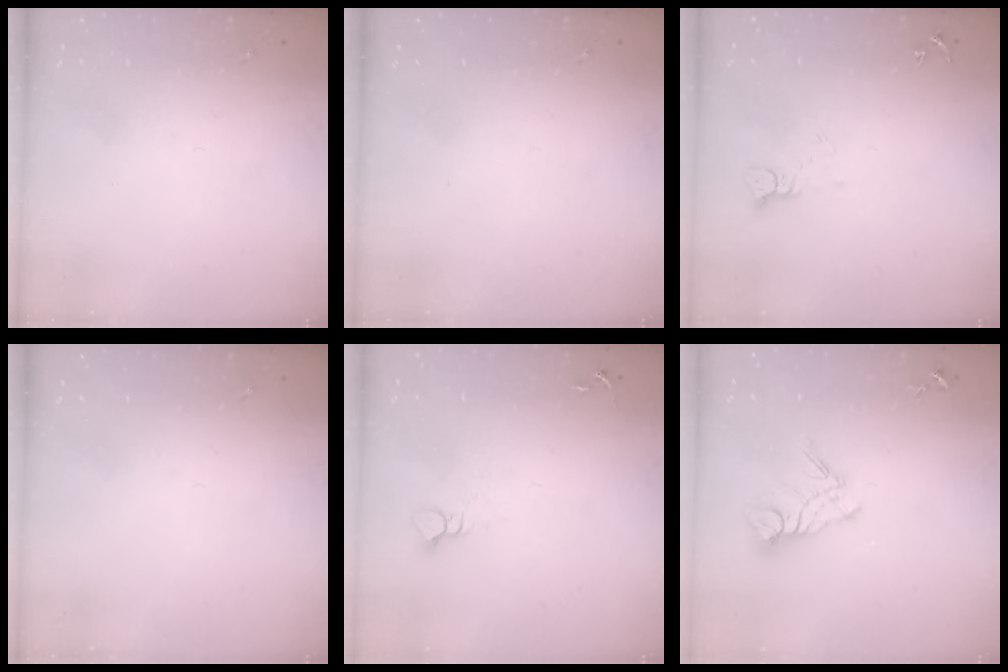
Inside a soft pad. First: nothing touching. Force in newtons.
{"total": 0.0}
{"total": 3.1, "press": 3.1, "slide": 0.1}
{"total": 0.0}
{"total": 3.9, "press": 3.8, "slide": 0.3}
{"total": 10.9, "press": 10.8, "slide": 0.9}